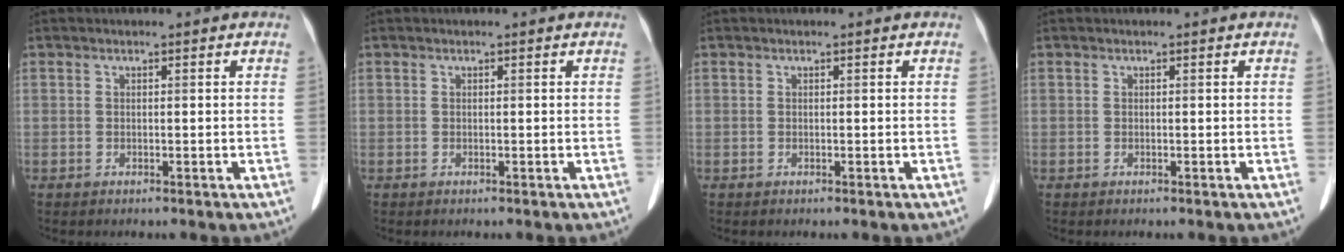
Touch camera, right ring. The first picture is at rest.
{"total": 0.0}
{"total": 0.0}
{"total": 0.0}